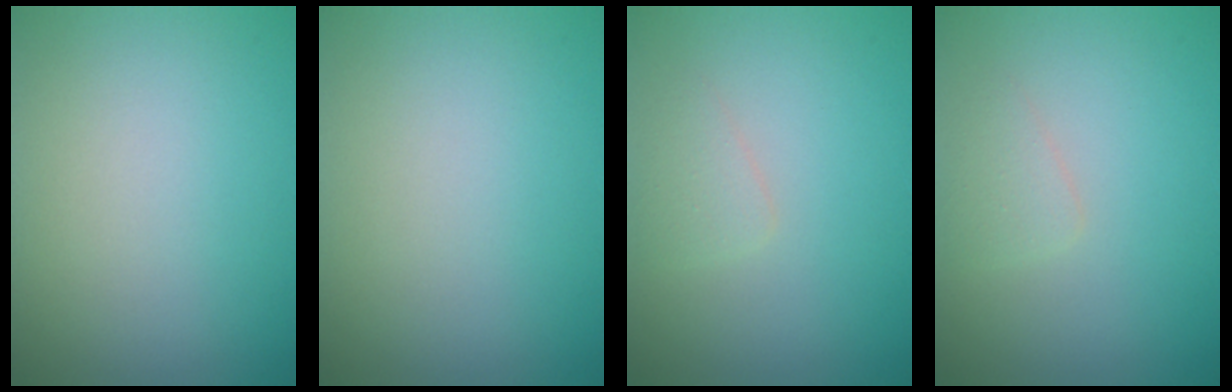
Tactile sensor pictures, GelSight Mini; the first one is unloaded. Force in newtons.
{"total": 0.0}
{"total": 1.2, "press": 1.2, "slide": 0.0}
{"total": 1.2, "press": 1.2, "slide": 0.0}